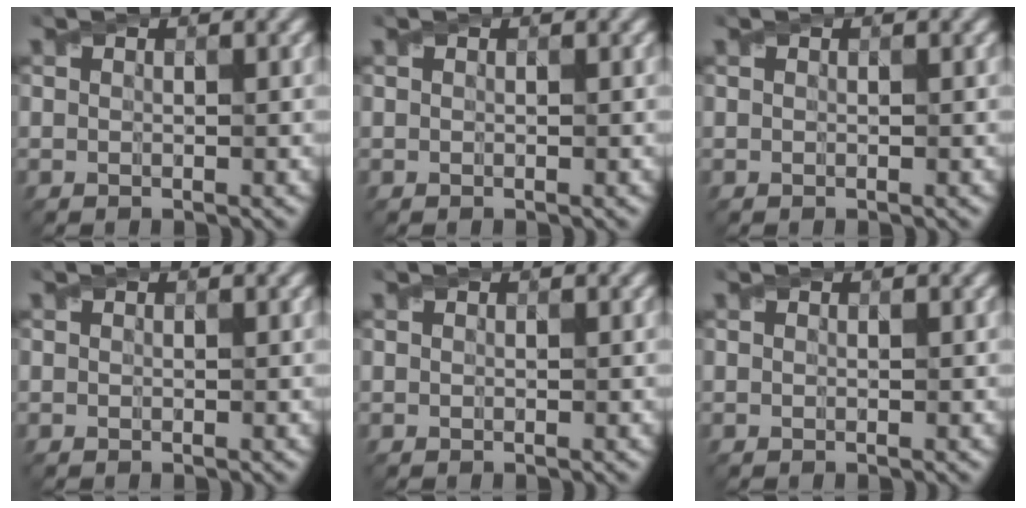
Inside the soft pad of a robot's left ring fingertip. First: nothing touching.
{"total": 0.0}
{"total": 0.0}
{"total": 0.0}
{"total": 0.0}
{"total": 0.0}